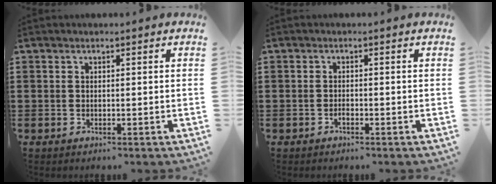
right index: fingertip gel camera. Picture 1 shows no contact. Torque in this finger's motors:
{"motor_torque": [1.11, 1.02, 0.07, 0.00]}